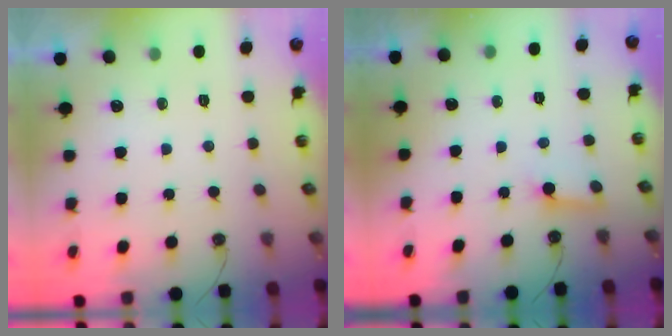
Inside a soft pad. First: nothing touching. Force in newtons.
{"total": 2.8, "press": 2.8, "slide": 0.1}